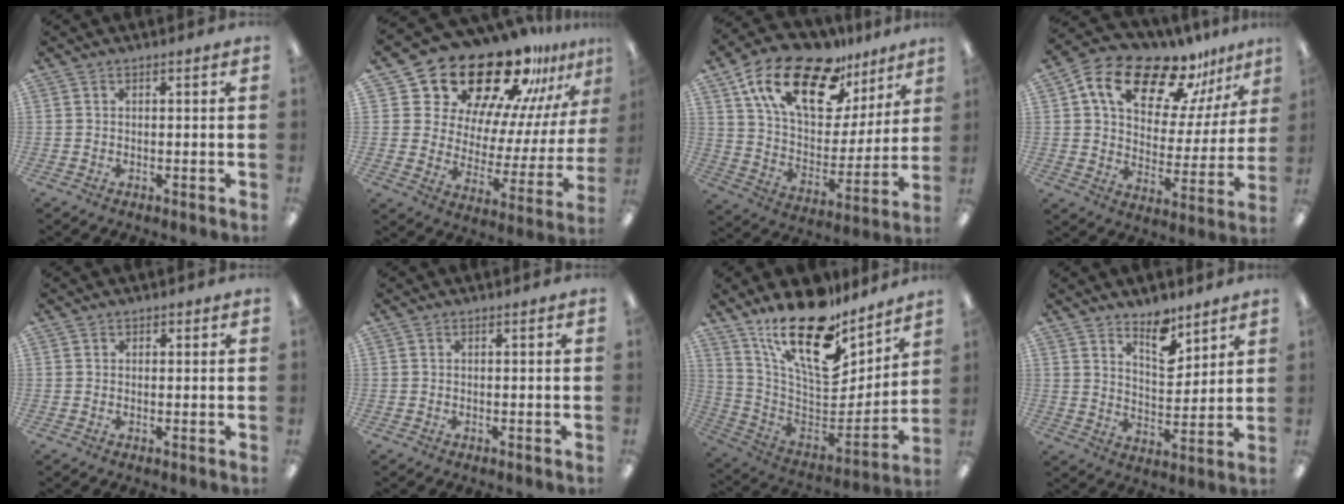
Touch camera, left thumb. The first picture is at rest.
{"total": 24.9, "force": [20.2, 11.1, 9.6], "torque": [-0.165, -0.150, 0.361]}
{"total": 22.3, "force": [14.1, 10.6, 13.6], "torque": [-0.242, -0.074, 0.248]}
{"total": 18.3, "force": [12.6, 9.3, 9.4], "torque": [-0.164, -0.079, 0.217]}
{"total": 0.9, "force": [0.4, 0.8, 0.0], "torque": [0.007, 0.000, 0.006]}
{"total": 0.0}
{"total": 23.6, "force": [16.5, 9.0, 14.3], "torque": [-0.231, -0.121, 0.290]}
{"total": 9.4, "force": [7.3, 4.0, 4.3], "torque": [-0.051, -0.050, 0.124]}